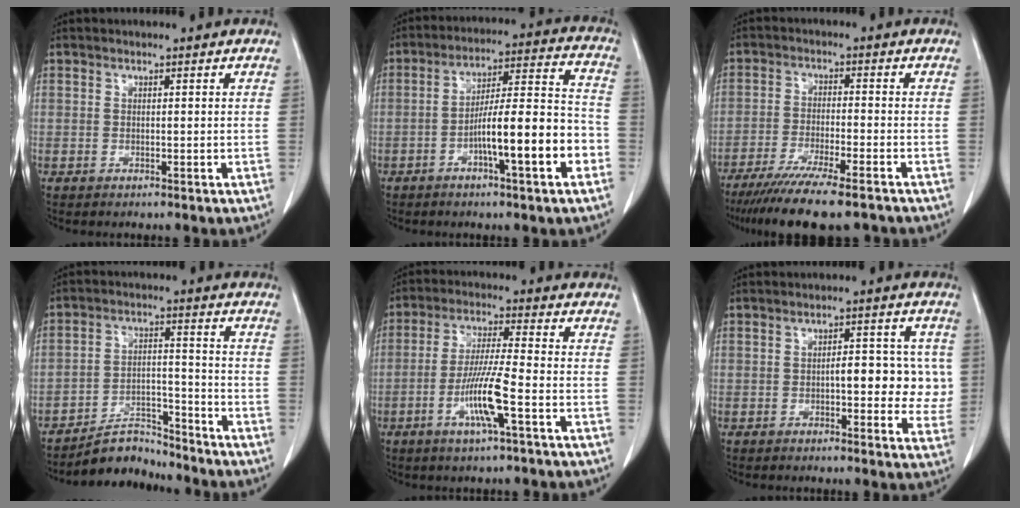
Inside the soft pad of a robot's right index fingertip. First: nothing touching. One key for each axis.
{"total": 13.3, "fx": -4.8, "fy": 1.3, "fz": 12.3, "tx": -0.196, "ty": 0.018, "tz": -0.071}
{"total": 14.4, "fx": -11.8, "fy": 1.3, "fz": 8.3, "tx": -0.138, "ty": -0.036, "tz": -0.186}
{"total": 6.4, "fx": -6.2, "fy": 1.7, "fz": 0.0, "tx": 0.001, "ty": 0.021, "tz": -0.103}
{"total": 8.7, "fx": -3.2, "fy": -0.1, "fz": 8.1, "tx": -0.160, "ty": -0.007, "tz": -0.060}
{"total": 8.9, "fx": -0.1, "fy": 3.3, "fz": 8.2, "tx": -0.104, "ty": 0.019, "tz": 0.000}